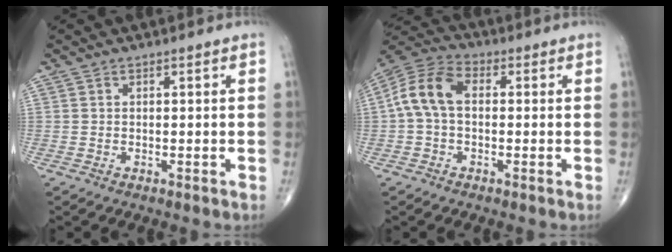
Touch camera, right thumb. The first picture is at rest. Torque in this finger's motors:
{"motor_torque": [1.01, 2.01, 0.57, -0.46, 0.10]}